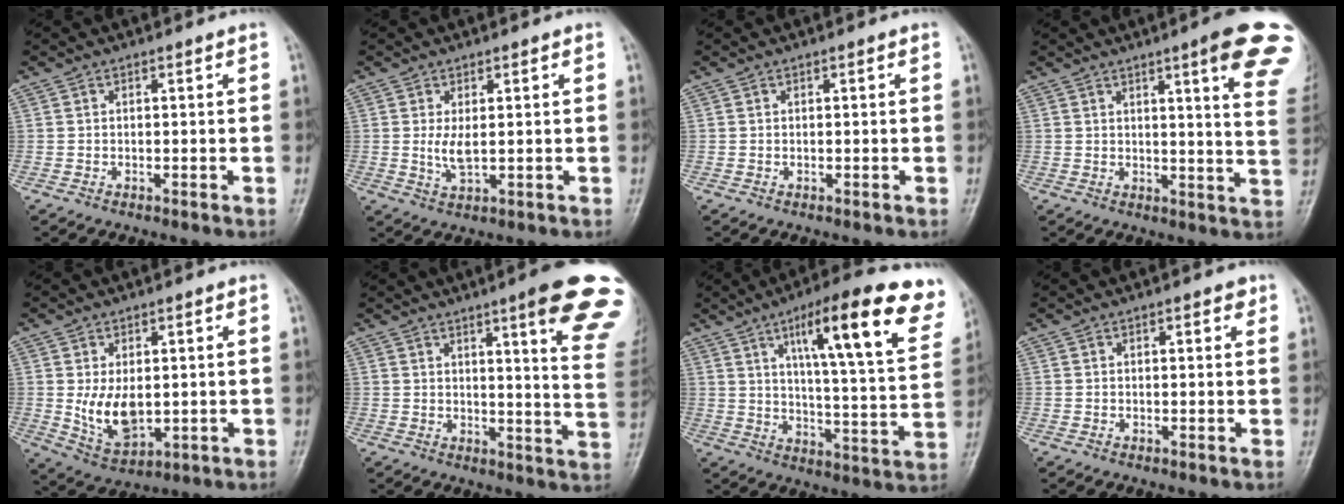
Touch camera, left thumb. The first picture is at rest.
{"total": 3.6, "force": [0.5, 1.5, 3.3], "torque": [-0.061, -0.011, 0.014]}
{"total": 0.0}
{"total": 15.5, "force": [8.6, 1.9, 12.7], "torque": [-0.136, -0.037, 0.089]}
{"total": 8.8, "force": [0.2, 5.5, 6.9], "torque": [-0.106, -0.018, 0.021]}
{"total": 18.4, "force": [11.2, 2.0, 14.4], "torque": [-0.159, -0.058, 0.125]}
{"total": 22.7, "force": [11.9, 5.0, 18.6], "torque": [-0.232, -0.029, 0.173]}
{"total": 1.9, "force": [1.0, 0.8, 1.4], "torque": [-0.013, -0.001, 0.010]}